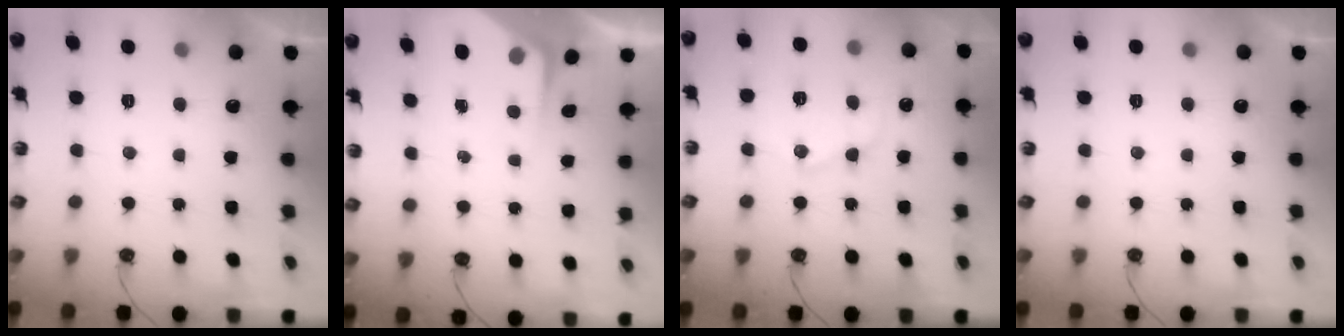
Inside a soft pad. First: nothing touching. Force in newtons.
{"total": 3.4, "press": 3.4, "slide": 0.4}
{"total": 12.8, "press": 12.8, "slide": 1.1}
{"total": 0.0}